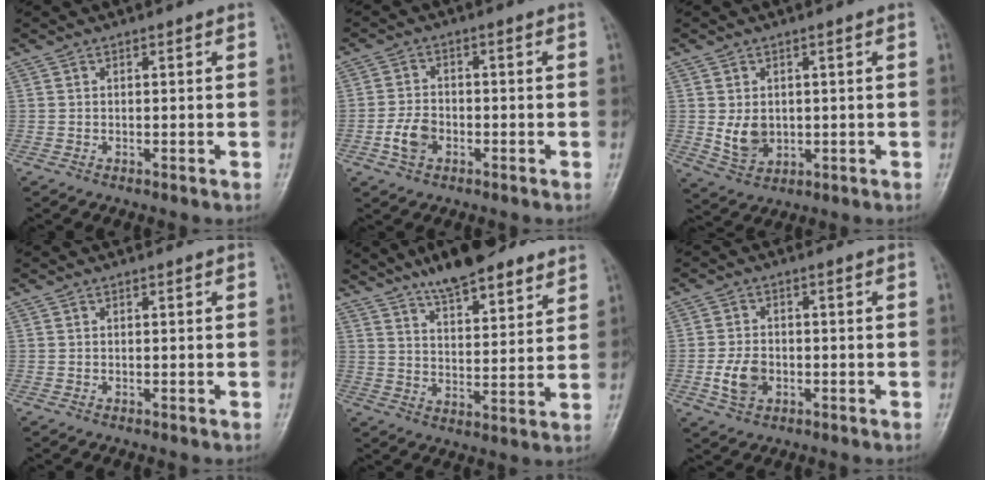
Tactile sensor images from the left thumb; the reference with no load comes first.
{"total": 4.8, "force": [-1.8, 3.3, 3.0], "torque": [-0.054, 0.011, -0.037]}
{"total": 5.2, "force": [0.4, 4.0, 3.3], "torque": [-0.043, -0.012, 0.021]}
{"total": 0.0}
{"total": 15.7, "force": [11.8, 4.6, 9.2], "torque": [-0.108, -0.056, 0.186]}
{"total": 5.3, "force": [-1.4, 3.8, 3.4], "torque": [-0.061, 0.004, -0.024]}